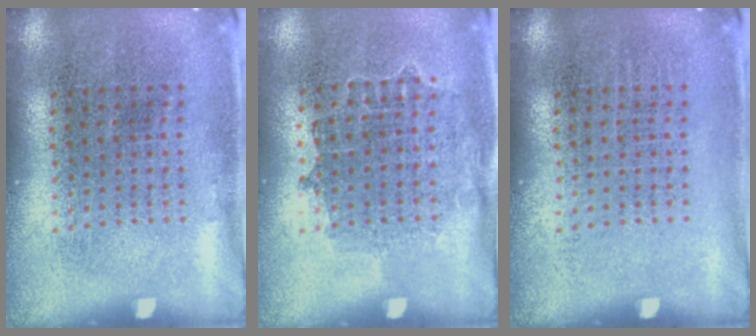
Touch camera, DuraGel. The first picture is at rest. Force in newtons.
{"total": 0.8, "press": 0.8, "slide": 0.3}
{"total": 0.0}